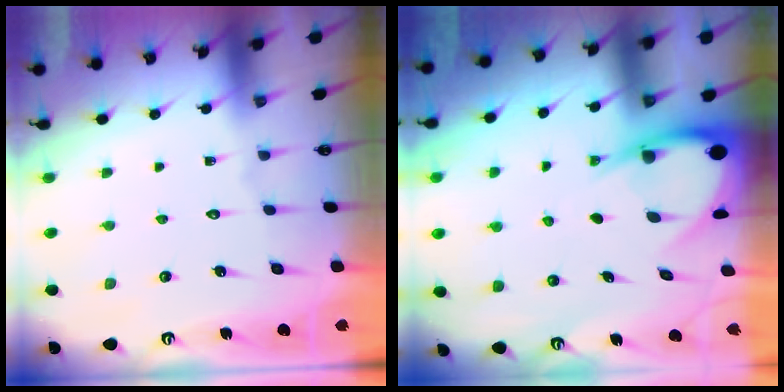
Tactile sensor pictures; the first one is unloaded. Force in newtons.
{"total": 7.2, "press": 7.1, "slide": 1.0}